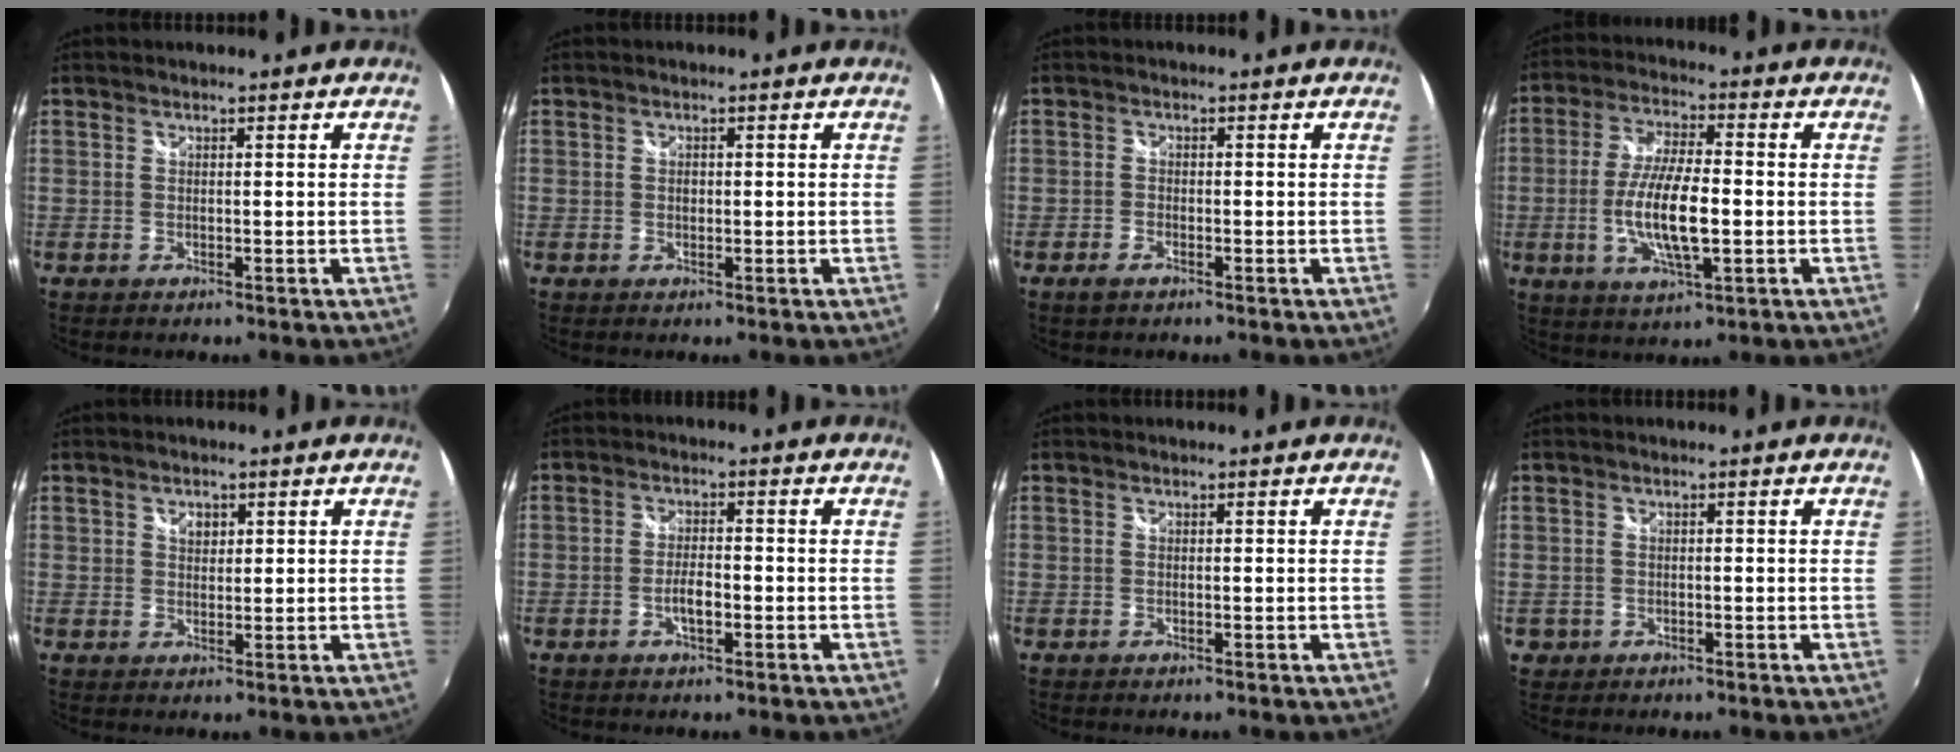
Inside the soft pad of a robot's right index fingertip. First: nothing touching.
{"total": 0.9, "force": [-0.1, 0.7, 0.6], "torque": [-0.009, 0.001, -0.002]}
{"total": 1.9, "force": [-1.4, 0.8, 1.0], "torque": [-0.026, -0.003, -0.029]}
{"total": 11.7, "force": [-2.3, 3.4, 11.0], "torque": [-0.220, -0.004, -0.043]}
{"total": 2.4, "force": [1.0, 1.9, 1.0], "torque": [-0.010, 0.004, 0.017]}
{"total": 3.7, "force": [-1.4, 1.3, 3.1], "torque": [-0.063, 0.001, -0.027]}
{"total": 0.0}
{"total": 2.1, "force": [-0.5, 2.0, 0.2], "torque": [-0.009, -0.001, -0.006]}